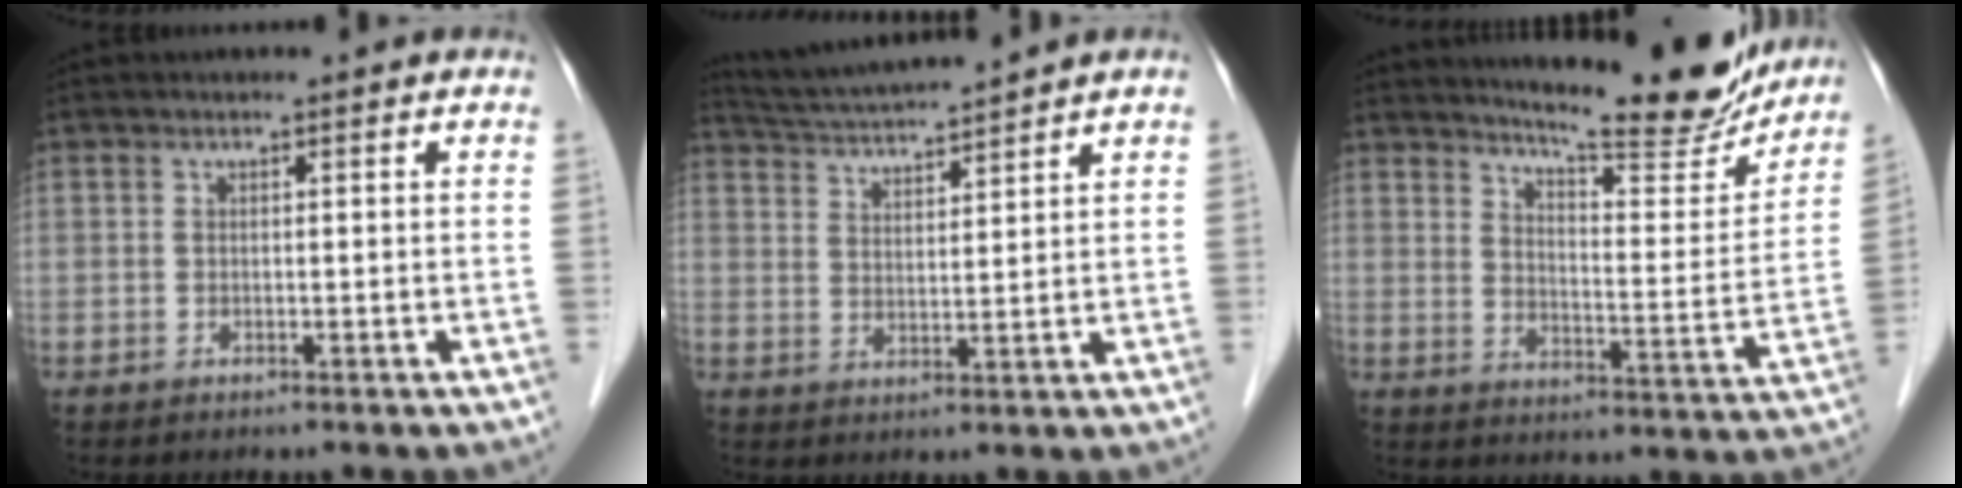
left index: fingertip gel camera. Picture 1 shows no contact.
{"total": 8.6, "force": [8.1, -1.2, 2.6], "torque": [-0.056, 0.017, 0.147]}
{"total": 17.2, "force": [15.7, 2.0, 6.7], "torque": [-0.096, -0.049, 0.205]}